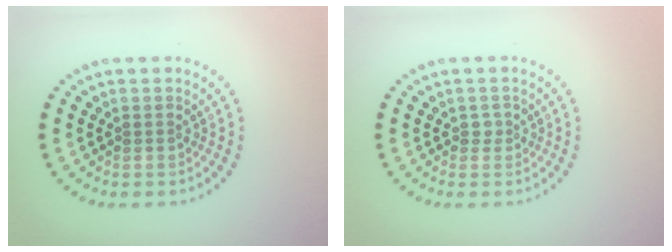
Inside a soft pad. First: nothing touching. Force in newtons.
{"total": 0.8, "press": 0.5, "slide": 0.6}